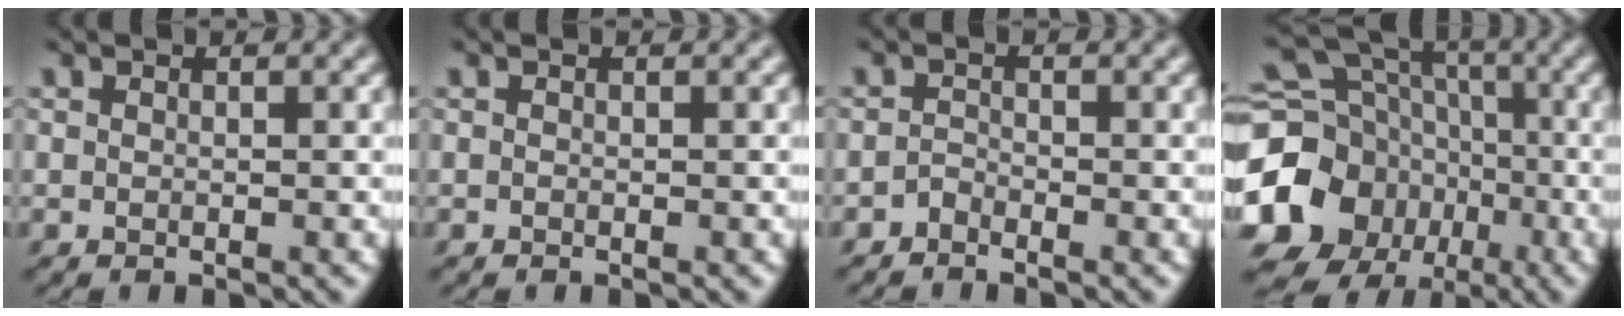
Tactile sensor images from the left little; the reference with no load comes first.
{"total": 0.0}
{"total": 1.0, "force": [-1.0, 0.2, 0.1], "torque": [-0.002, 0.004, -0.023]}
{"total": 18.6, "force": [-4.7, 16.2, 7.7], "torque": [-0.181, -0.013, -0.115]}